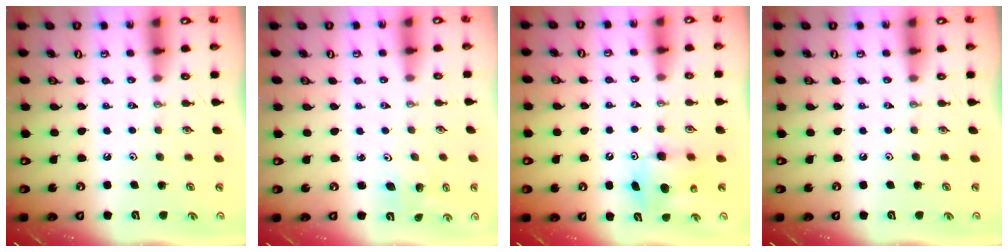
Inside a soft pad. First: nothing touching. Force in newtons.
{"total": 2.5, "press": 2.5, "slide": 0.1}
{"total": 8.9, "press": 8.9, "slide": 0.6}
{"total": 0.0}